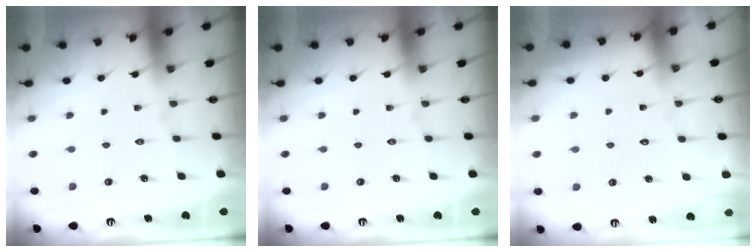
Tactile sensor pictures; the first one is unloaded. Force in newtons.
{"total": 0.0}
{"total": 4.6, "press": 4.6, "slide": 0.5}